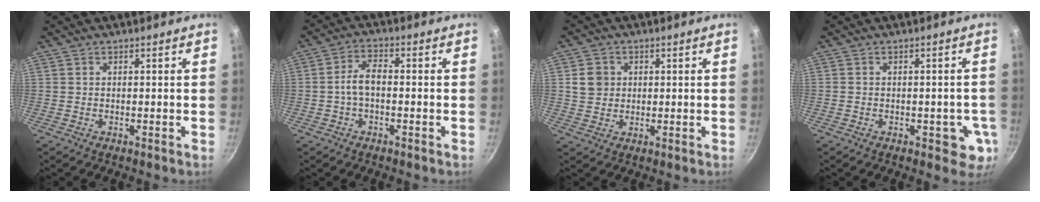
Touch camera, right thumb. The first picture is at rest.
{"total": 4.7, "force": [-0.9, 2.4, 3.9], "torque": [-0.073, 0.025, -0.023]}
{"total": 4.7, "force": [0.9, 4.2, 1.8], "torque": [-0.011, 0.004, 0.014]}
{"total": 5.5, "force": [-1.6, 3.3, 4.2], "torque": [-0.019, 0.002, -0.019]}